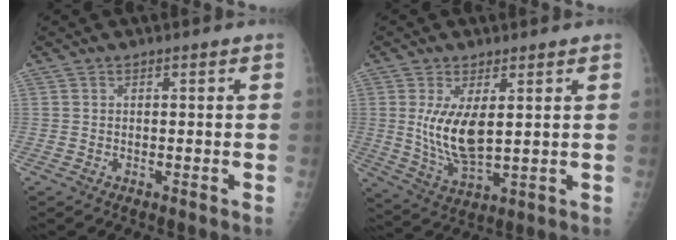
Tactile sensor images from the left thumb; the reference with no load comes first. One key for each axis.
{"total": 9.8, "fx": 1.9, "fy": 4.1, "fz": 8.8, "tx": -0.162, "ty": -0.027, "tz": 0.049}